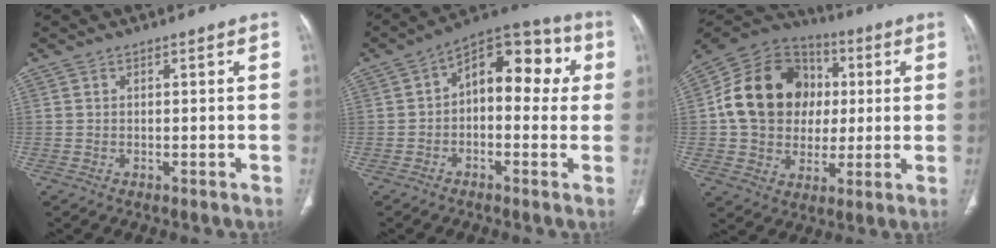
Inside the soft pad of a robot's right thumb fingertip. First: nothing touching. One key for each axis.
{"total": 14.1, "fx": 1.8, "fy": 8.3, "fz": 11.3, "tx": -0.106, "ty": 0.048, "tz": 0.011}
{"total": 20.0, "fx": 2.1, "fy": 16.4, "fz": 11.2, "tx": -0.176, "ty": 0.024, "tz": 0.038}